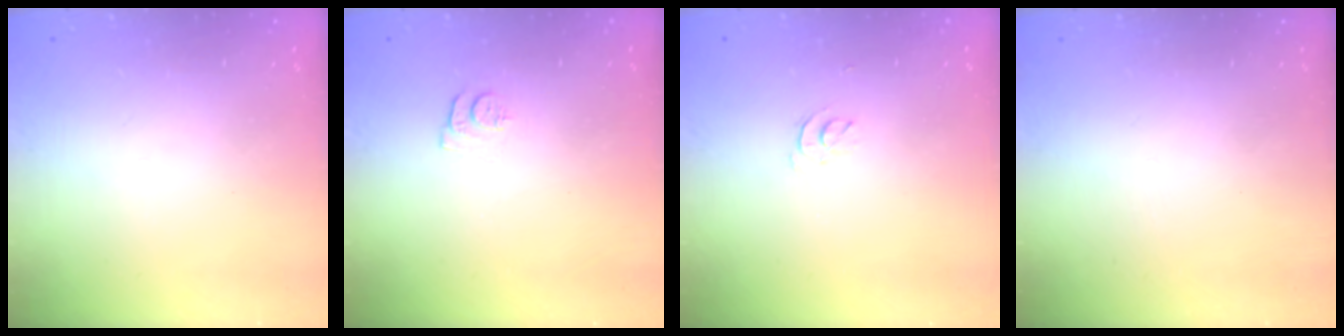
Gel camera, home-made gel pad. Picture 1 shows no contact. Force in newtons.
{"total": 5.2, "press": 5.2, "slide": 0.7}
{"total": 2.9, "press": 2.9, "slide": 0.5}
{"total": 1.5, "press": 1.5, "slide": 0.1}